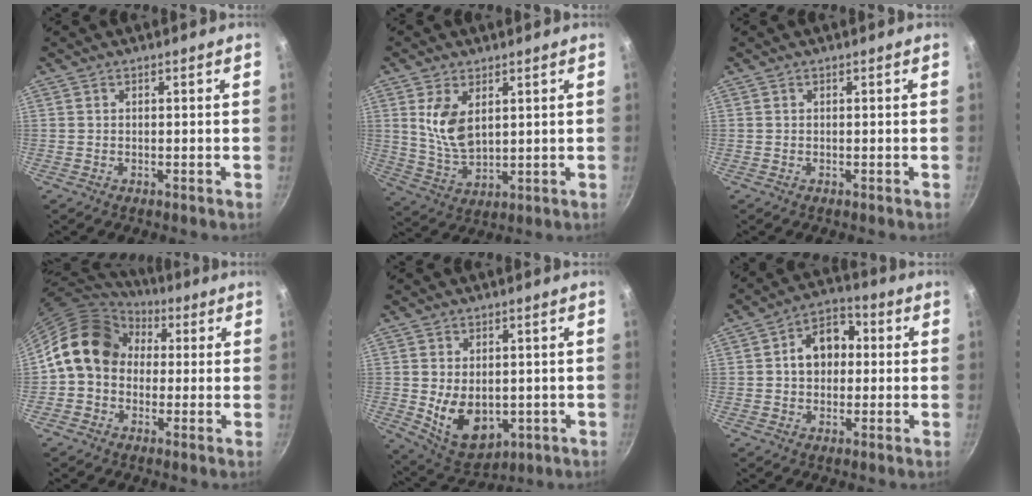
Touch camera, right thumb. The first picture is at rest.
{"total": 8.8, "force": [2.8, 5.0, 6.7], "torque": [-0.123, -0.027, 0.066]}
{"total": 0.0}
{"total": 13.7, "force": [2.1, 11.1, 7.8], "torque": [-0.101, 0.030, 0.017]}
{"total": 10.7, "force": [-0.7, 7.3, 7.8], "torque": [-0.105, -0.015, 0.016]}
{"total": 9.5, "force": [0.8, 7.1, 6.1], "torque": [-0.053, 0.023, -0.001]}